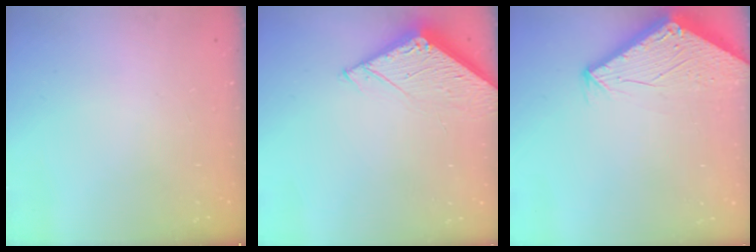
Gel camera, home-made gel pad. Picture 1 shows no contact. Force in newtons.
{"total": 5.0, "press": 4.9, "slide": 0.5}
{"total": 2.8, "press": 2.8, "slide": 0.1}